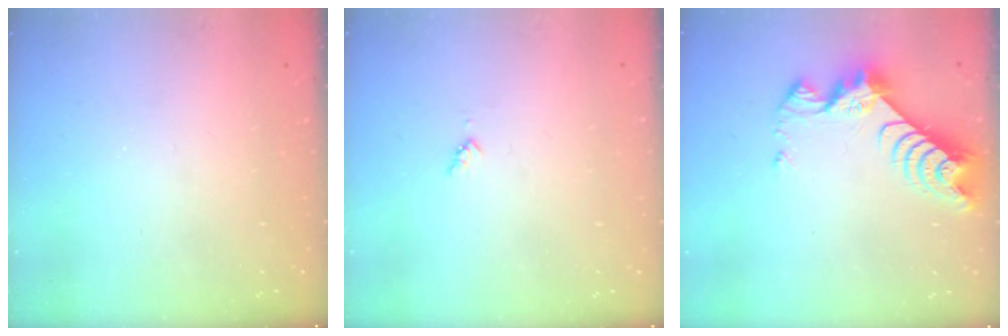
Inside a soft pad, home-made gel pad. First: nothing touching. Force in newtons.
{"total": 3.4, "press": 3.3, "slide": 0.4}
{"total": 9.3, "press": 9.2, "slide": 0.8}